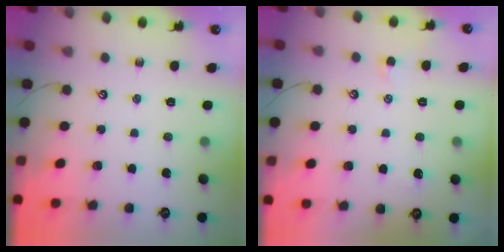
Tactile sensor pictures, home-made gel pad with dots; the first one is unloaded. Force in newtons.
{"total": 2.0, "press": 2.0, "slide": 0.3}